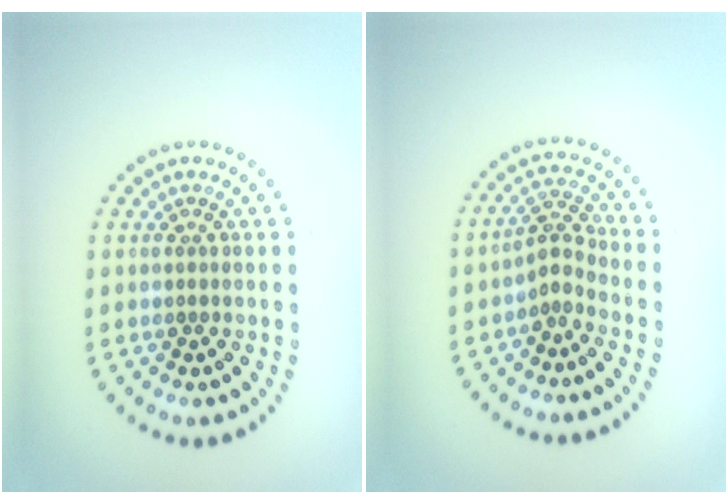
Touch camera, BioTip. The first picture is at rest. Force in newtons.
{"total": 2.0, "press": 1.4, "slide": 1.5}